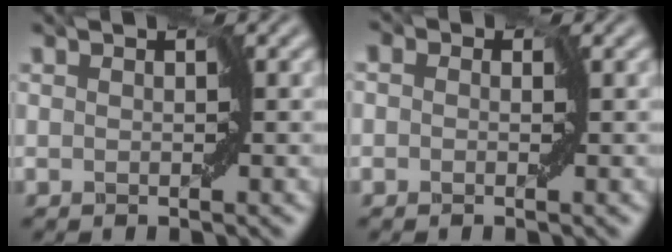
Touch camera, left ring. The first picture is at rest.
{"total": 1.1, "force": [0.3, 0.9, 0.5], "torque": [0.003, 0.005, -0.015]}